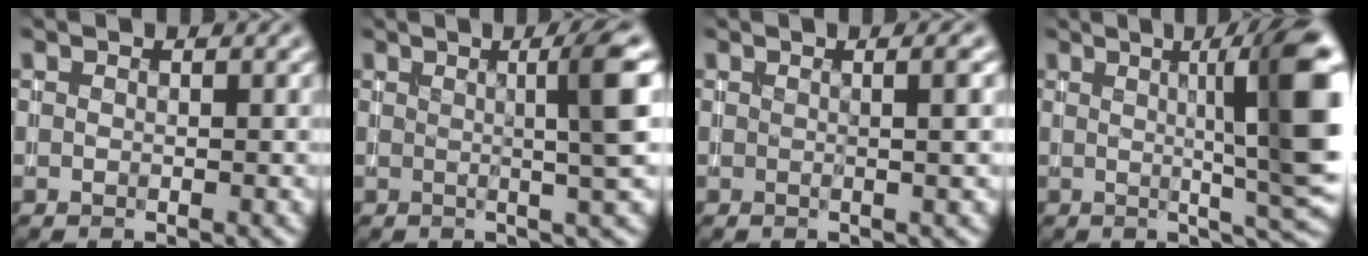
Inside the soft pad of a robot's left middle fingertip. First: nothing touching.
{"total": 5.0, "force": [0.8, 0.6, 4.9], "torque": [-0.064, 0.010, 0.010]}
{"total": 2.7, "force": [0.5, 1.0, 2.4], "torque": [-0.017, 0.007, -0.010]}
{"total": 10.8, "force": [1.8, 1.7, 10.5], "torque": [-0.127, 0.005, 0.026]}